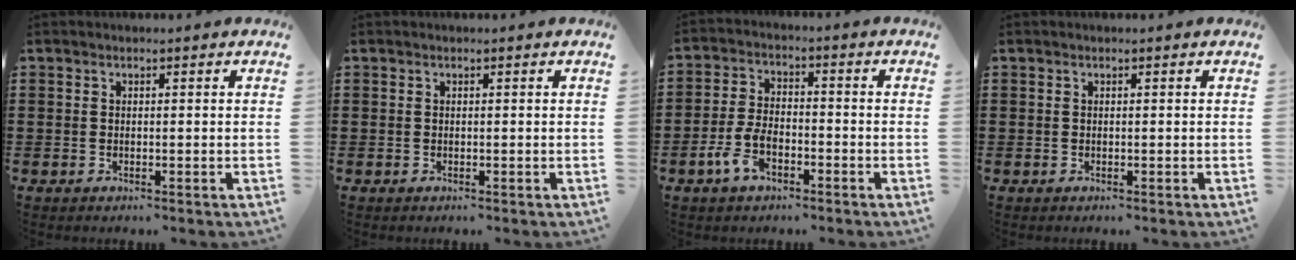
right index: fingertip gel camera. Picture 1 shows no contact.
{"total": 0.0}
{"total": 5.7, "force": [-3.0, 2.8, 4.0], "torque": [-0.095, 0.002, -0.061]}
{"total": 0.0}